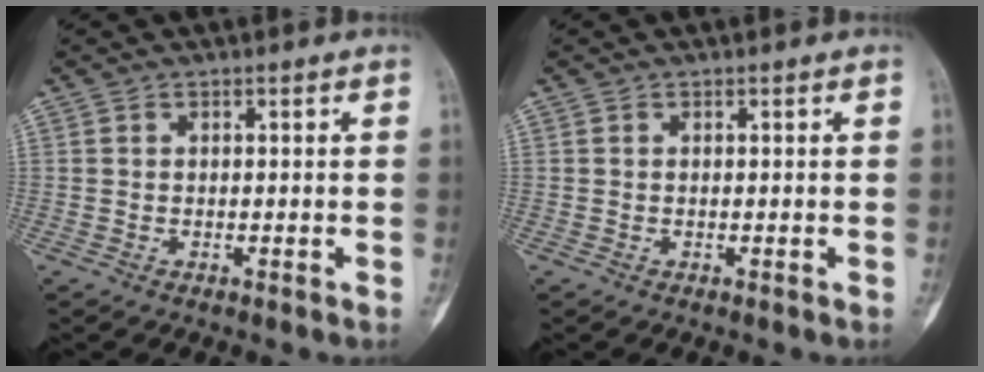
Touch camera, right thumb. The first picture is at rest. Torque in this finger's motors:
{"motor_torque": [0.00, 0.00, 0.01, 0.01, 0.08]}